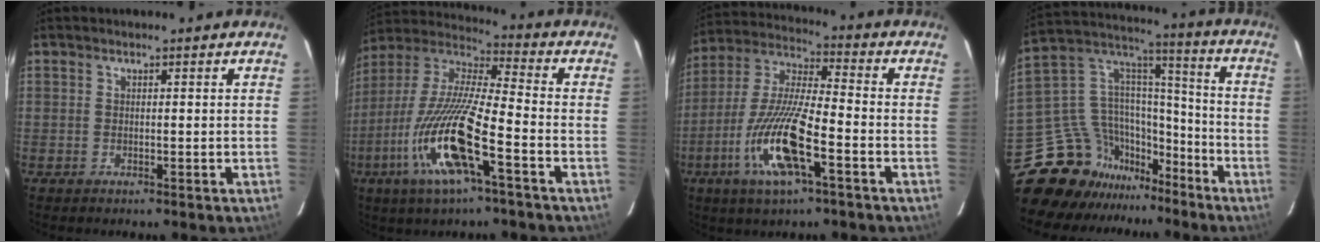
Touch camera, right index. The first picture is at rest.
{"total": 18.5, "force": [-7.3, 3.1, 16.7], "torque": [-0.362, -0.017, -0.140]}
{"total": 15.8, "force": [-6.3, 3.0, 14.2], "torque": [-0.300, -0.011, -0.115]}
{"total": 21.3, "force": [-16.4, 12.0, 6.1], "torque": [-0.130, 0.078, -0.273]}